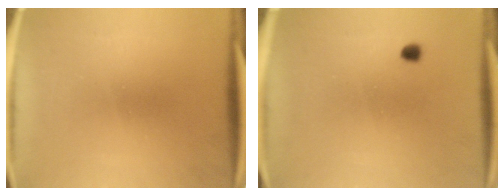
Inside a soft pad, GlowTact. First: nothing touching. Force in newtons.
{"total": 1.0}